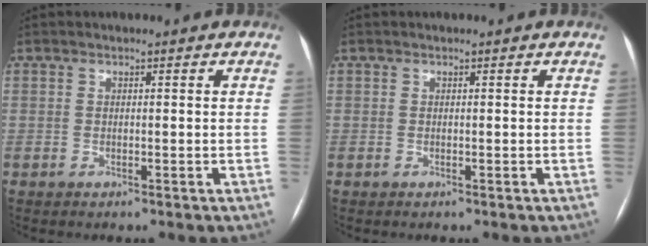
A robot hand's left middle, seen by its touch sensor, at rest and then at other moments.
{"total": 0.0}